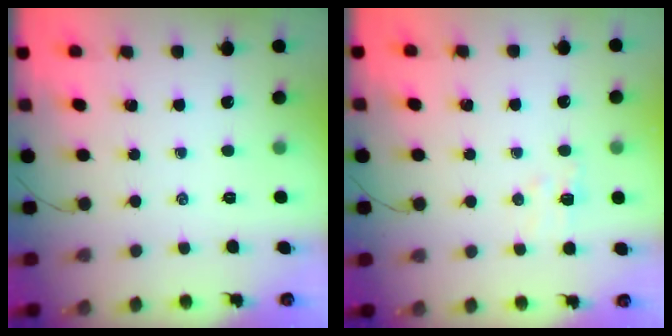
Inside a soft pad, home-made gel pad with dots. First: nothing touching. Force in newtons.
{"total": 5.0, "press": 4.8, "slide": 1.0}